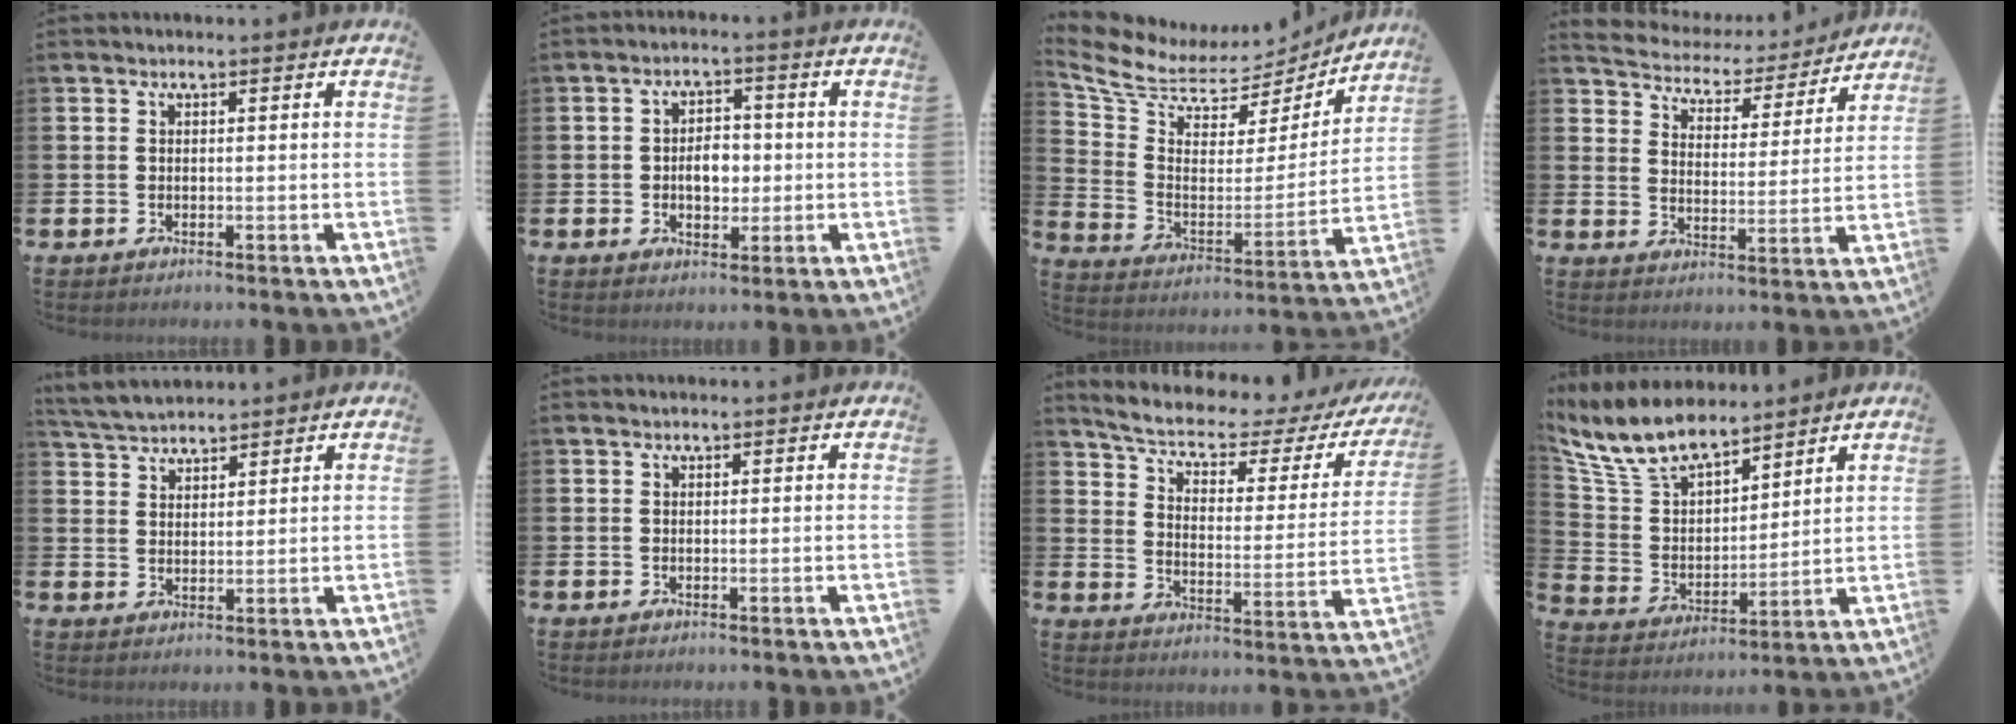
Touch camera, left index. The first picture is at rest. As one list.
[{"total": 3.9, "force": [-0.3, 2.8, 2.8], "torque": [-0.042, 0.003, -0.013]}, {"total": 7.6, "force": [6.9, 2.9, 1.1], "torque": [-0.075, -0.056, 0.117]}, {"total": 4.4, "force": [4.1, 1.6, 0.3], "torque": [-0.038, -0.033, 0.064]}, {"total": 4.2, "force": [4.2, 0.6, 0.2], "torque": [-0.024, -0.013, 0.078]}, {"total": 0.0}, {"total": 5.6, "force": [4.7, 1.6, 2.7], "torque": [-0.083, -0.033, 0.072]}, {"total": 10.0, "force": [8.7, 3.4, 3.6], "torque": [-0.114, -0.039, 0.163]}]